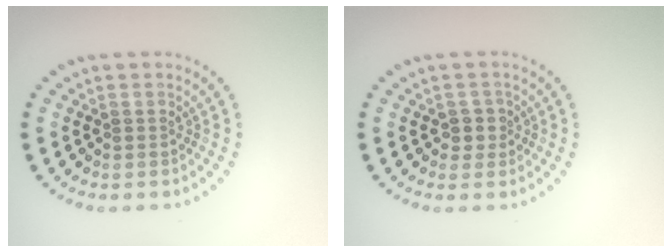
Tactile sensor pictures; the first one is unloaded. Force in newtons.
{"total": 1.4, "press": 1.2, "slide": 0.8}